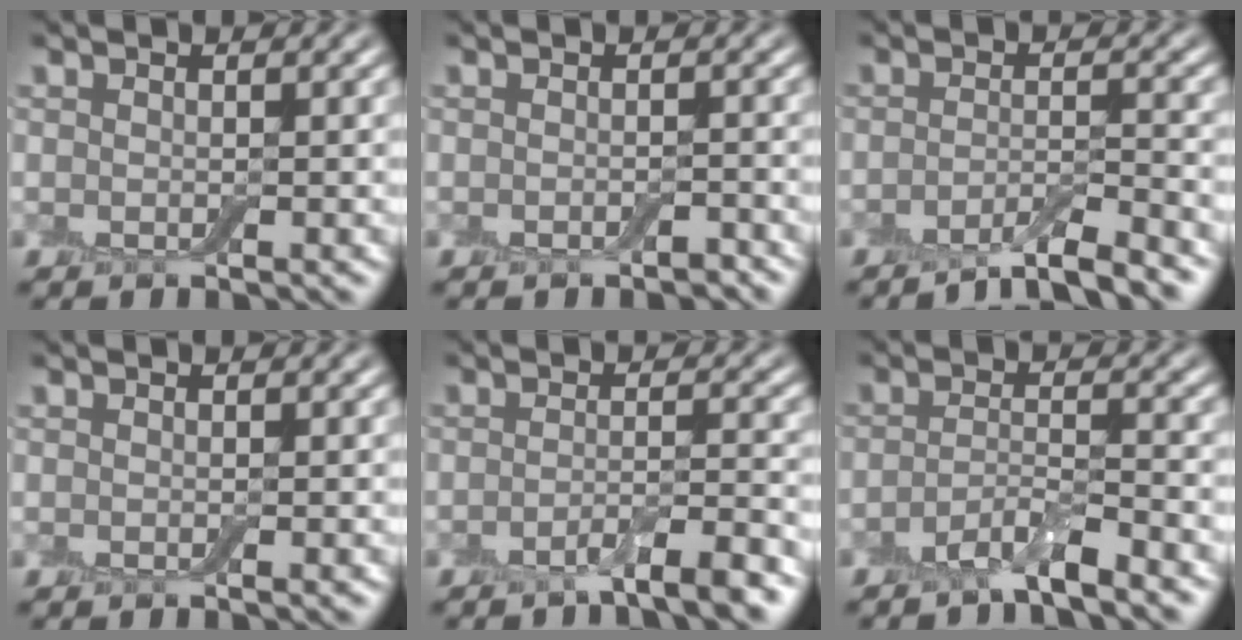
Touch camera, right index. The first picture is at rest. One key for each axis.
{"total": 1.0, "fx": -0.8, "fy": 0.2, "fz": 0.5, "tx": -0.009, "ty": -0.001, "tz": -0.012}
{"total": 4.1, "fx": -3.0, "fy": 0.7, "fz": 2.7, "tx": -0.034, "ty": 0.005, "tz": -0.060}
{"total": 0.0}
{"total": 3.7, "fx": -2.4, "fy": 0.5, "fz": 2.7, "tx": -0.039, "ty": 0.004, "tz": -0.051}
{"total": 3.3, "fx": -2.5, "fy": 0.5, "fz": 2.1, "tx": -0.039, "ty": 0.002, "tz": -0.057}